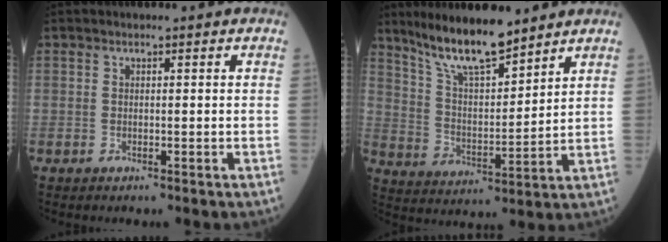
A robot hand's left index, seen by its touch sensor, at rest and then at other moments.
{"total": 11.6, "force": [9.7, 1.8, 6.1], "torque": [-0.117, -0.005, 0.183]}